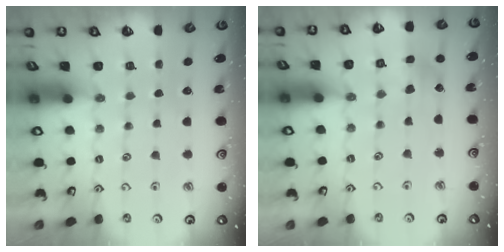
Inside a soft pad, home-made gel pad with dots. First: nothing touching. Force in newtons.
{"total": 3.6, "press": 3.6, "slide": 0.5}